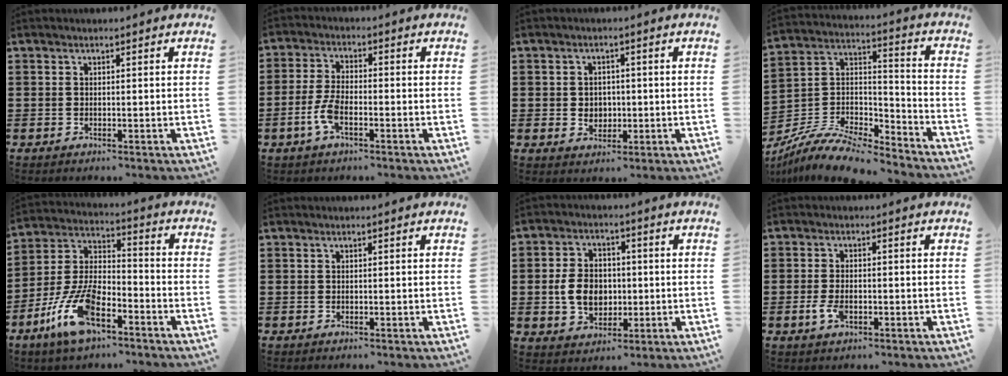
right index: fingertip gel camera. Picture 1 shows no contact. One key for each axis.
{"total": 5.0, "fx": -1.9, "fy": 1.8, "fz": 4.2, "tx": -0.105, "ty": -0.007, "tz": -0.043}
{"total": 2.7, "fx": -0.1, "fy": 2.5, "fz": 1.0, "tx": -0.020, "ty": 0.006, "tz": -0.008}
{"total": 9.4, "fx": -8.0, "fy": 2.6, "fz": 4.1, "tx": -0.085, "ty": 0.012, "tz": -0.159}
{"total": 11.8, "fx": -6.9, "fy": 4.5, "fz": 8.4, "tx": -0.202, "ty": -0.001, "tz": -0.134}
{"total": 0.0}
{"total": 7.3, "fx": -0.5, "fy": 5.5, "fz": 4.7, "tx": -0.102, "ty": 0.001, "tz": -0.018}
{"total": 3.2, "fx": -1.1, "fy": 1.5, "fz": 2.5, "tx": -0.061, "ty": -0.008, "tz": -0.021}